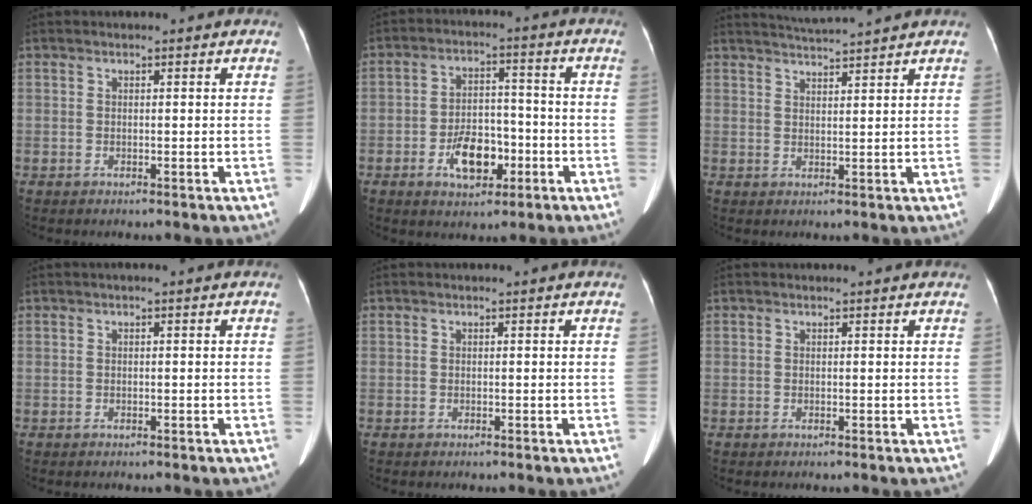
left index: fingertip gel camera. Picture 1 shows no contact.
{"total": 7.8, "force": [-3.2, 4.3, 5.7], "torque": [-0.108, 0.012, -0.049]}
{"total": 5.9, "force": [5.6, -1.1, 1.4], "torque": [-0.027, 0.016, 0.086]}
{"total": 0.0}
{"total": 0.0}
{"total": 1.6, "force": [1.5, 0.3, 0.3], "torque": [-0.012, 0.012, 0.013]}